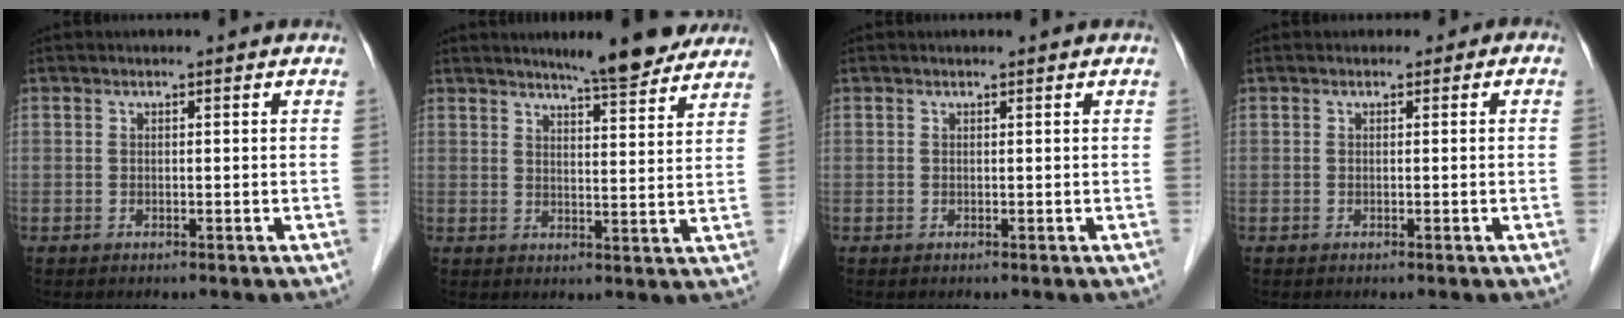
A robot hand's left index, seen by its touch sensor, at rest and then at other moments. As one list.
[{"total": 9.0, "force": [7.9, 0.9, 4.3], "torque": [-0.060, -0.001, 0.101]}, {"total": 0.0}, {"total": 0.6, "force": [-0.2, 0.6, 0.0], "torque": [0.004, 0.004, -0.009]}]